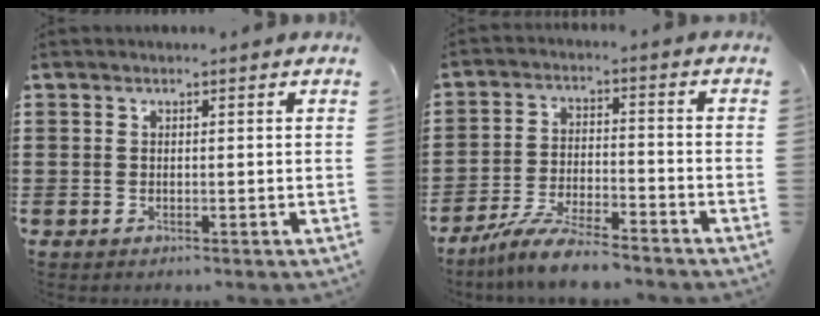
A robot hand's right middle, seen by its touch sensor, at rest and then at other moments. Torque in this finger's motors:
{"motor_torque": [1.75, -0.38, 0.23, 0.15]}